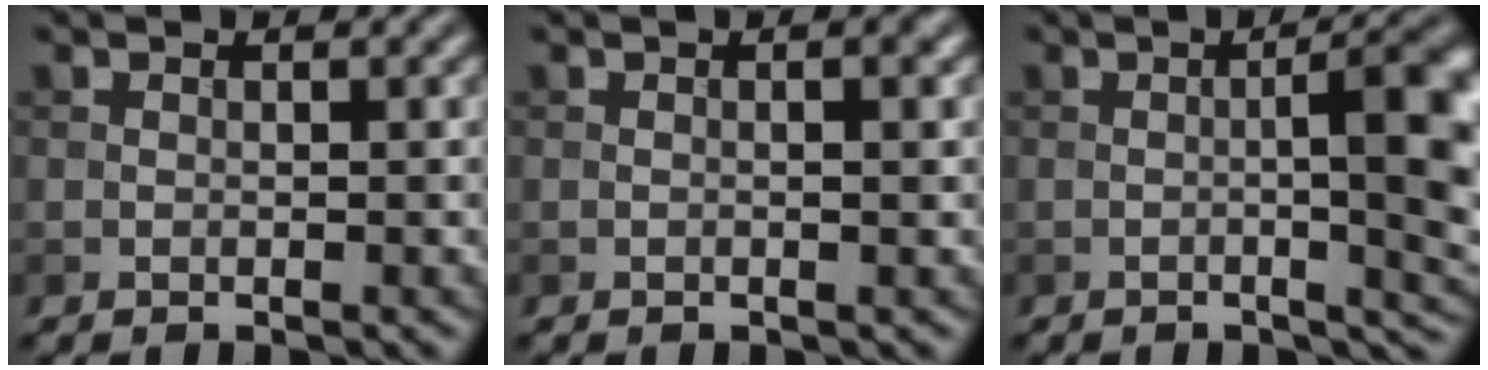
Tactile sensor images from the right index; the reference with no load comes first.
{"total": 1.8, "force": [0.2, 0.5, 1.7], "torque": [-0.019, -0.004, -0.003]}
{"total": 10.1, "force": [-0.3, 3.2, 9.6], "torque": [-0.104, 0.002, -0.002]}